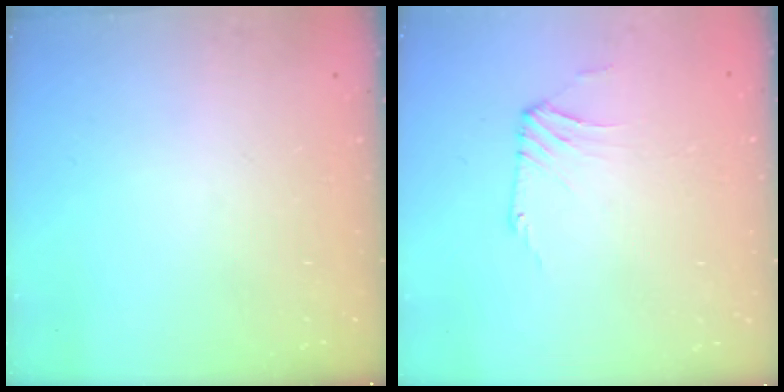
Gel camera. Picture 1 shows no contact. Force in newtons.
{"total": 0.6, "press": 0.4, "slide": 0.5}